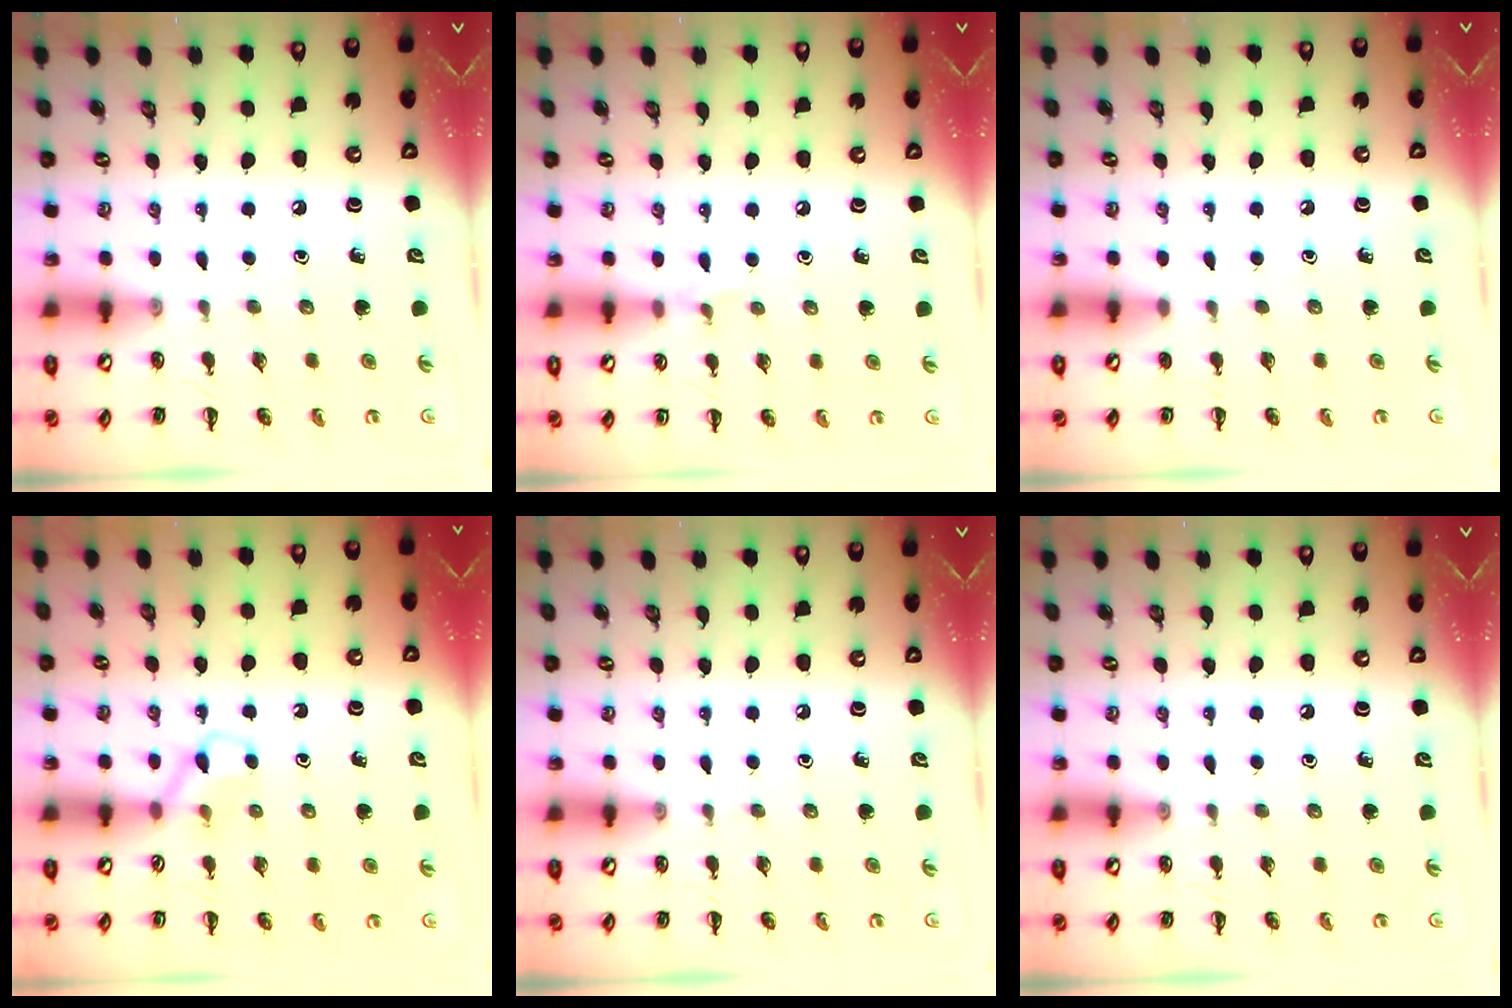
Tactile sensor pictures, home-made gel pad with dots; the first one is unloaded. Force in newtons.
{"total": 3.9, "press": 3.6, "slide": 1.3}
{"total": 0.7, "press": 0.7, "slide": 0.0}
{"total": 3.5, "press": 3.3, "slide": 1.4}
{"total": 0.0}
{"total": 0.0}